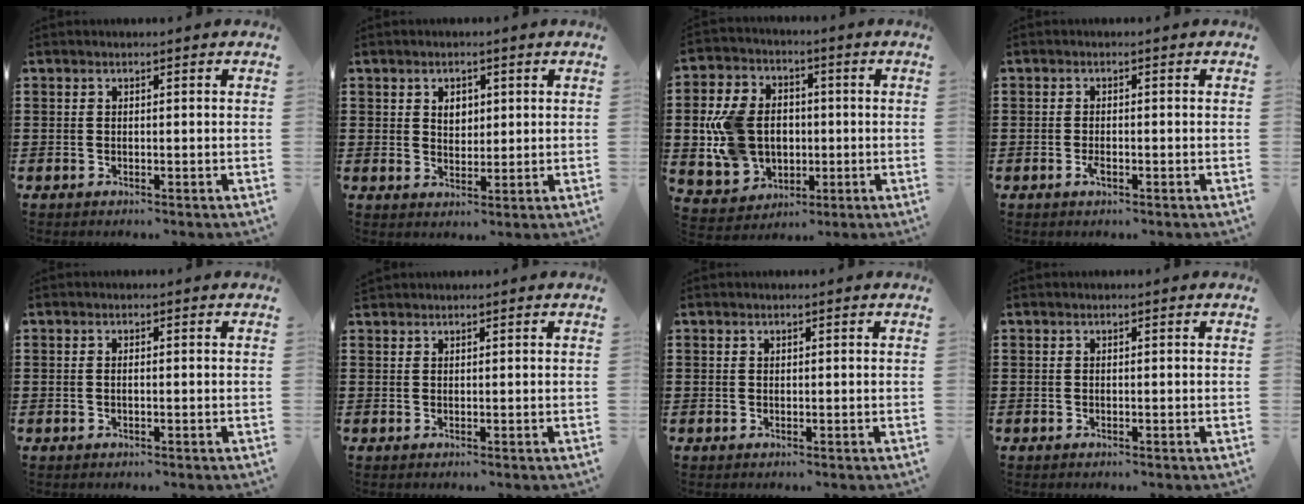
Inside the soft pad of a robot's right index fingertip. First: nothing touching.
{"total": 2.6, "force": [1.0, 1.9, 1.5], "torque": [-0.027, 0.006, 0.014]}
{"total": 11.4, "force": [0.1, 9.1, 6.9], "torque": [-0.182, 0.021, 0.004]}
{"total": 1.5, "force": [-0.7, 0.6, 1.2], "torque": [-0.023, -0.001, -0.013]}
{"total": 0.7, "force": [-0.1, 0.2, 0.6], "torque": [-0.013, -0.003, -0.002]}
{"total": 0.6, "force": [0.5, 0.1, -0.1], "torque": [0.001, 0.002, 0.010]}
{"total": 0.0}
{"total": 0.0}